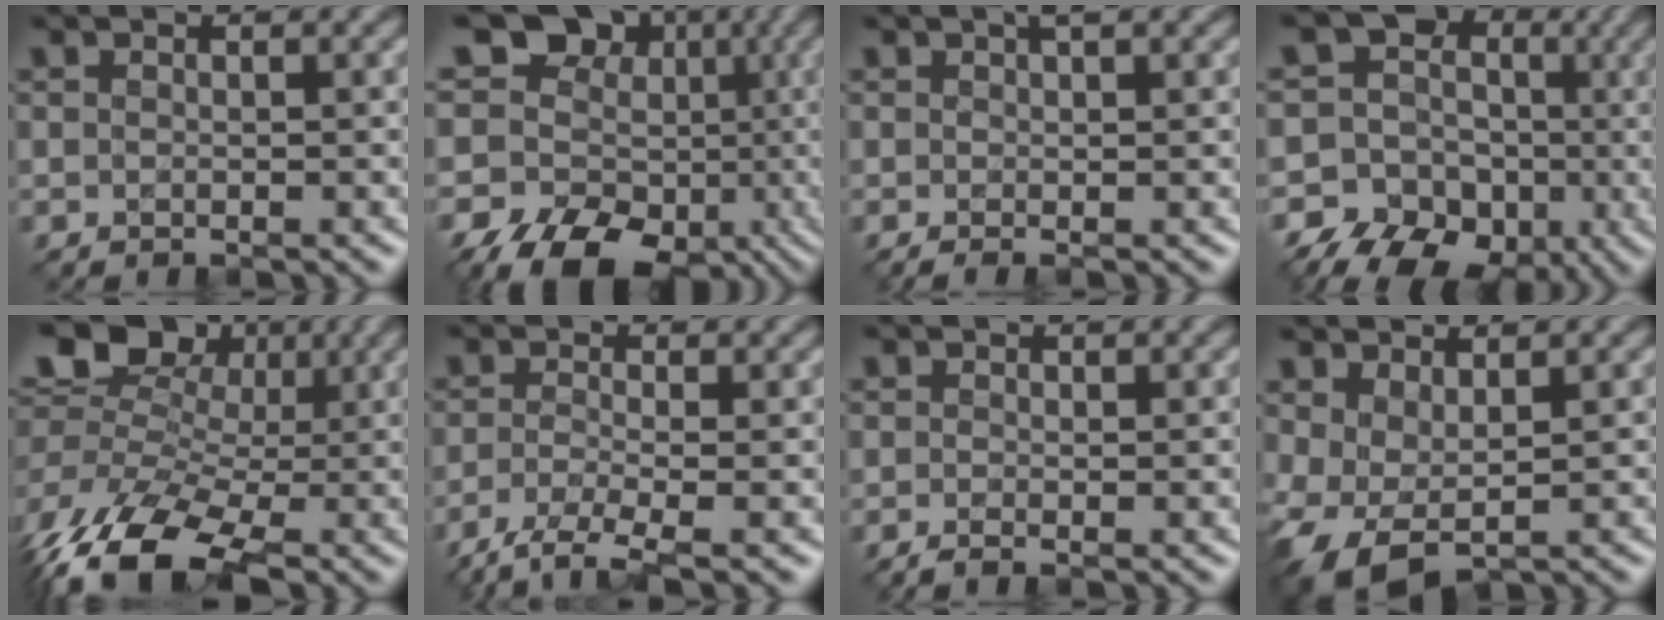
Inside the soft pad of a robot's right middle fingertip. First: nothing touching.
{"total": 13.5, "force": [-2.4, 11.3, 7.0], "torque": [-0.115, 0.001, -0.019]}
{"total": 2.7, "force": [0.5, 0.8, 2.5], "torque": [-0.026, 0.006, 0.002]}
{"total": 17.6, "force": [-5.2, 16.0, 5.2], "torque": [-0.098, 0.002, -0.097]}
{"total": 13.4, "force": [-2.4, 9.1, 9.6], "torque": [-0.189, 0.023, -0.047]}
{"total": 3.6, "force": [-2.0, 0.9, 2.9], "torque": [-0.058, -0.005, -0.050]}
{"total": 0.7, "force": [-0.2, 0.2, 0.7], "torque": [-0.011, -0.003, -0.011]}
{"total": 4.0, "force": [0.1, 2.2, 3.4], "torque": [-0.086, -0.003, 0.007]}